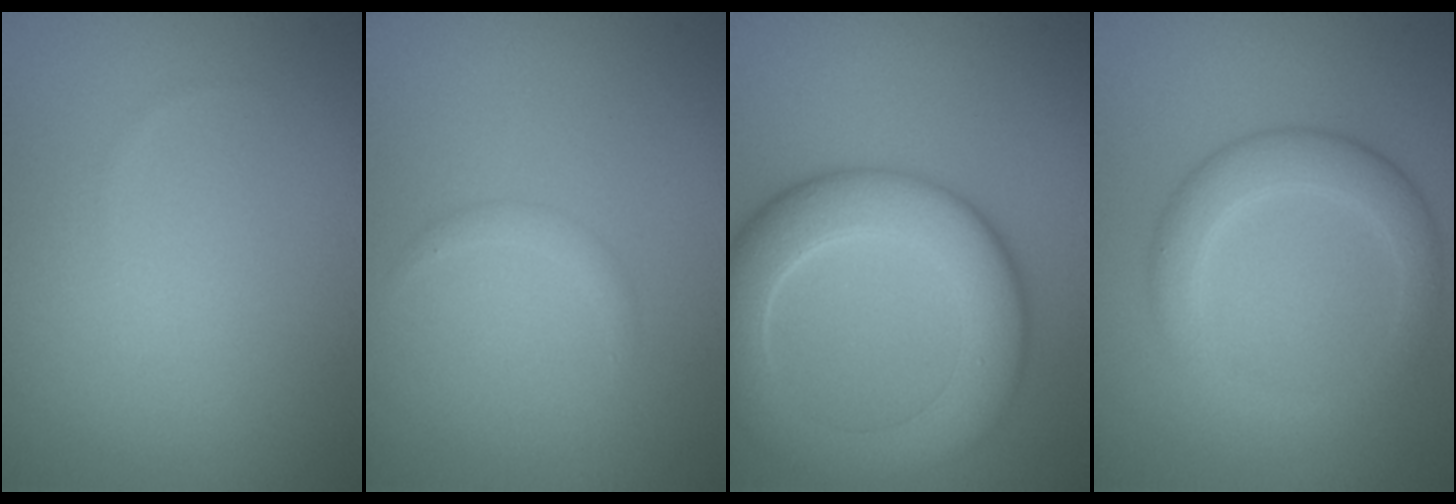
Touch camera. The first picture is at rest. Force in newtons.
{"total": 0.8, "press": 0.8, "slide": 0.1}
{"total": 7.9, "press": 7.9, "slide": 0.5}
{"total": 3.6, "press": 3.6, "slide": 0.1}